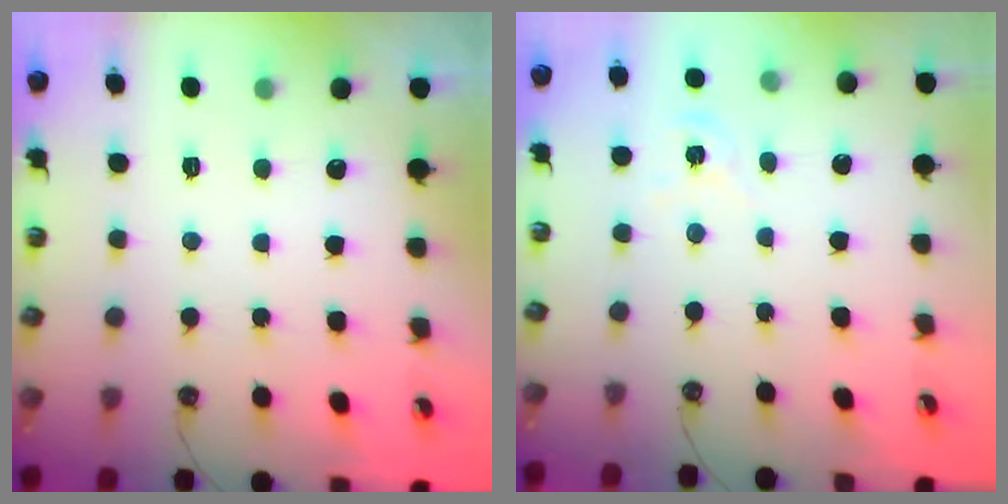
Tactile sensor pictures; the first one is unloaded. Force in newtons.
{"total": 1.9, "press": 1.8, "slide": 0.3}